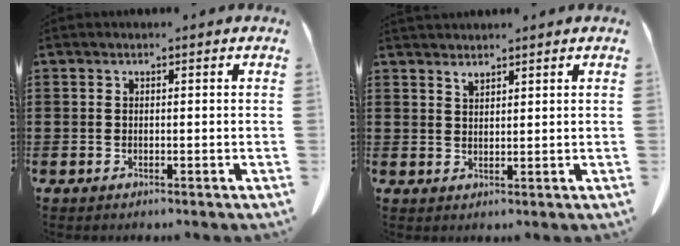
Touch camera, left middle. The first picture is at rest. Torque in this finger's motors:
{"motor_torque": [0.10, 0.06, 0.02, 0.01]}